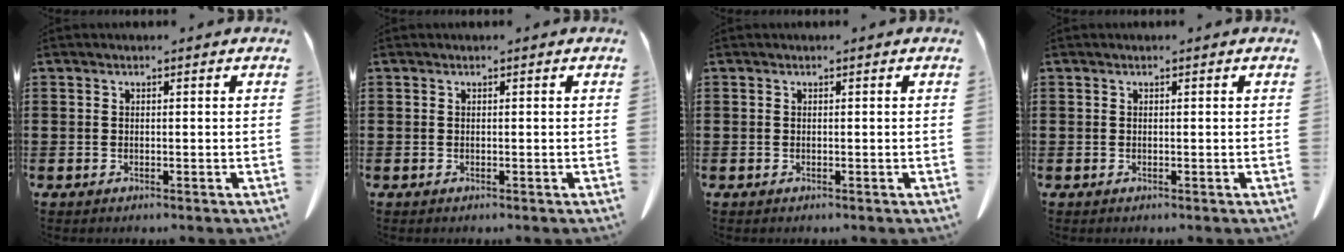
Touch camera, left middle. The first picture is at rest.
{"total": 0.0}
{"total": 0.0}
{"total": 0.0}